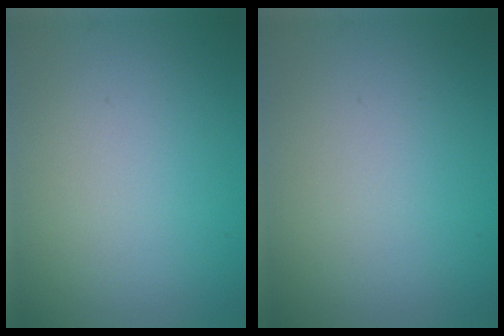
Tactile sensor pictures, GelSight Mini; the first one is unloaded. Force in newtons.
{"total": 0.0}